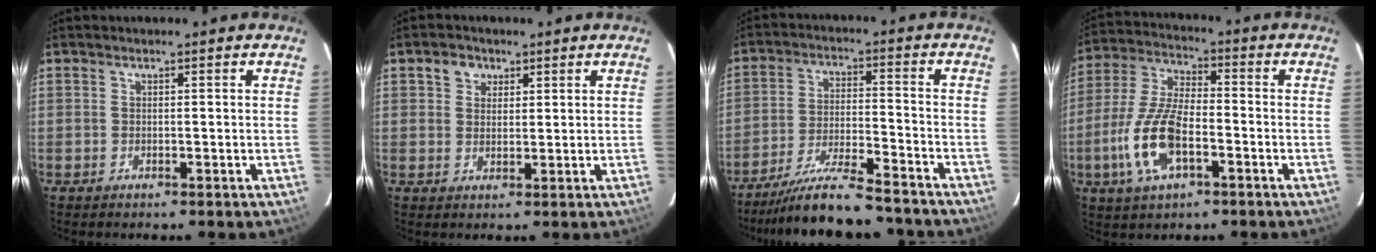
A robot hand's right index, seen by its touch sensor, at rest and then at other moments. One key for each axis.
{"total": 3.3, "fx": 1.6, "fy": 2.8, "fz": 0.8, "tx": -0.004, "ty": 0.012, "tz": 0.028}
{"total": 15.5, "fx": -14.1, "fy": 1.4, "fz": 6.2, "tx": -0.133, "ty": -0.027, "tz": -0.230}
{"total": 13.3, "fx": -4.7, "fy": 5.4, "fz": 11.2, "tx": -0.245, "ty": -0.001, "tz": -0.090}